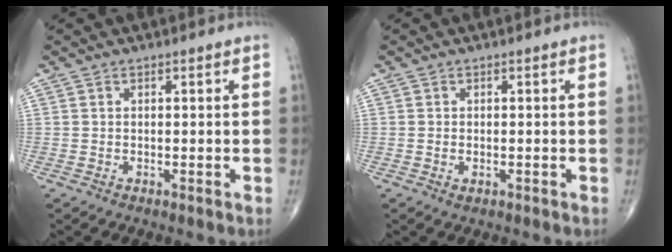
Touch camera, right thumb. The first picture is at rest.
{"total": 0.9, "force": [-0.2, 0.5, 0.6], "torque": [-0.008, 0.001, -0.002]}